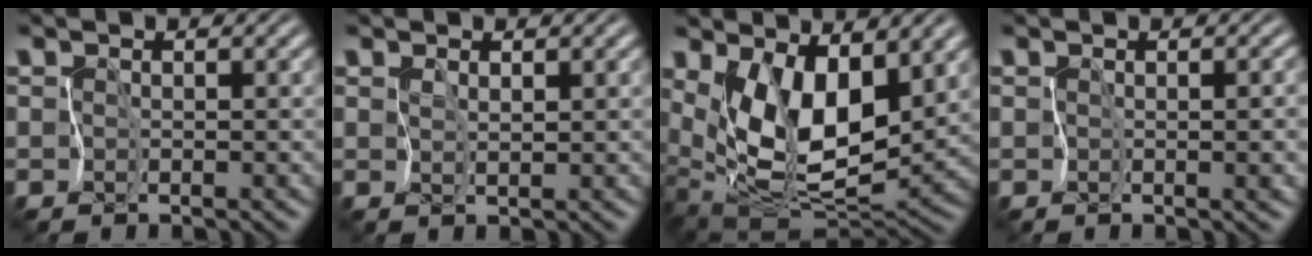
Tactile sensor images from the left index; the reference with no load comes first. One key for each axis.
{"total": 0.7, "fx": 0.7, "fy": -0.3, "fz": 0.1, "tx": -0.004, "ty": -0.005, "tz": 0.017}
{"total": 9.9, "fx": 2.7, "fy": 4.8, "fz": 8.2, "tx": -0.143, "ty": -0.022, "tz": 0.047}
{"total": 3.2, "fx": -0.7, "fy": 1.5, "fz": 2.7, "tx": -0.020, "ty": 0.005, "tz": 0.001}